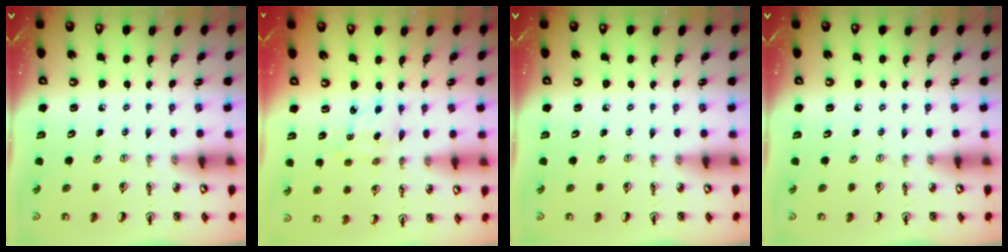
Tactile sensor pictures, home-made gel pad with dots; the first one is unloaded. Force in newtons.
{"total": 2.3, "press": 2.3, "slide": 0.5}
{"total": 0.0}
{"total": 0.0}